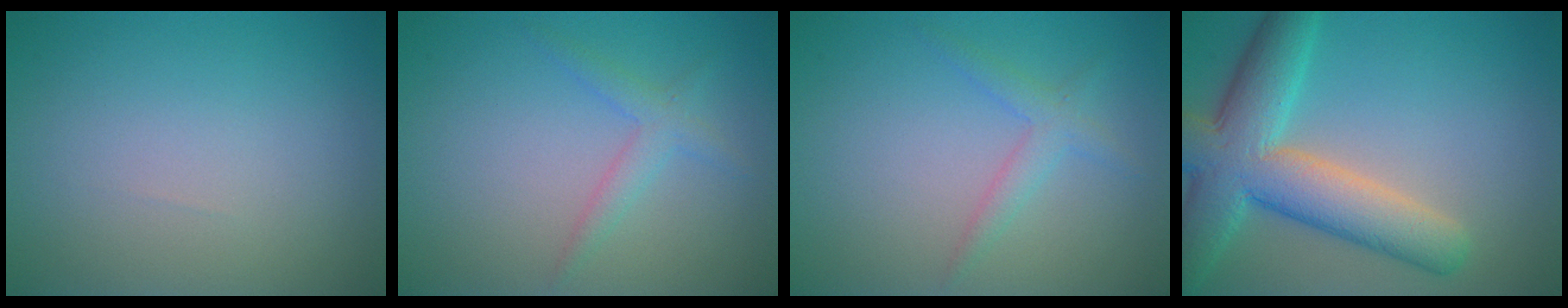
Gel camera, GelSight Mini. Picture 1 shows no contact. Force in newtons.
{"total": 1.9, "press": 1.9, "slide": 0.2}
{"total": 1.9, "press": 1.9, "slide": 0.2}
{"total": 9.0, "press": 8.9, "slide": 0.3}